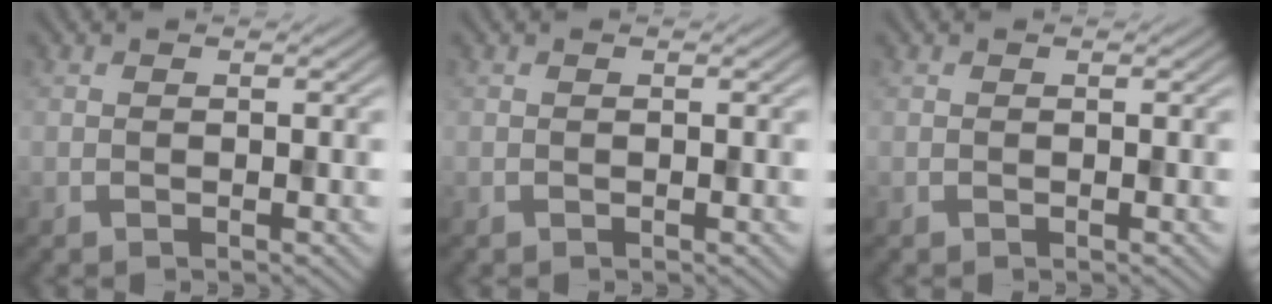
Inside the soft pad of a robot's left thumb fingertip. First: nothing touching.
{"total": 0.0}
{"total": 0.0}